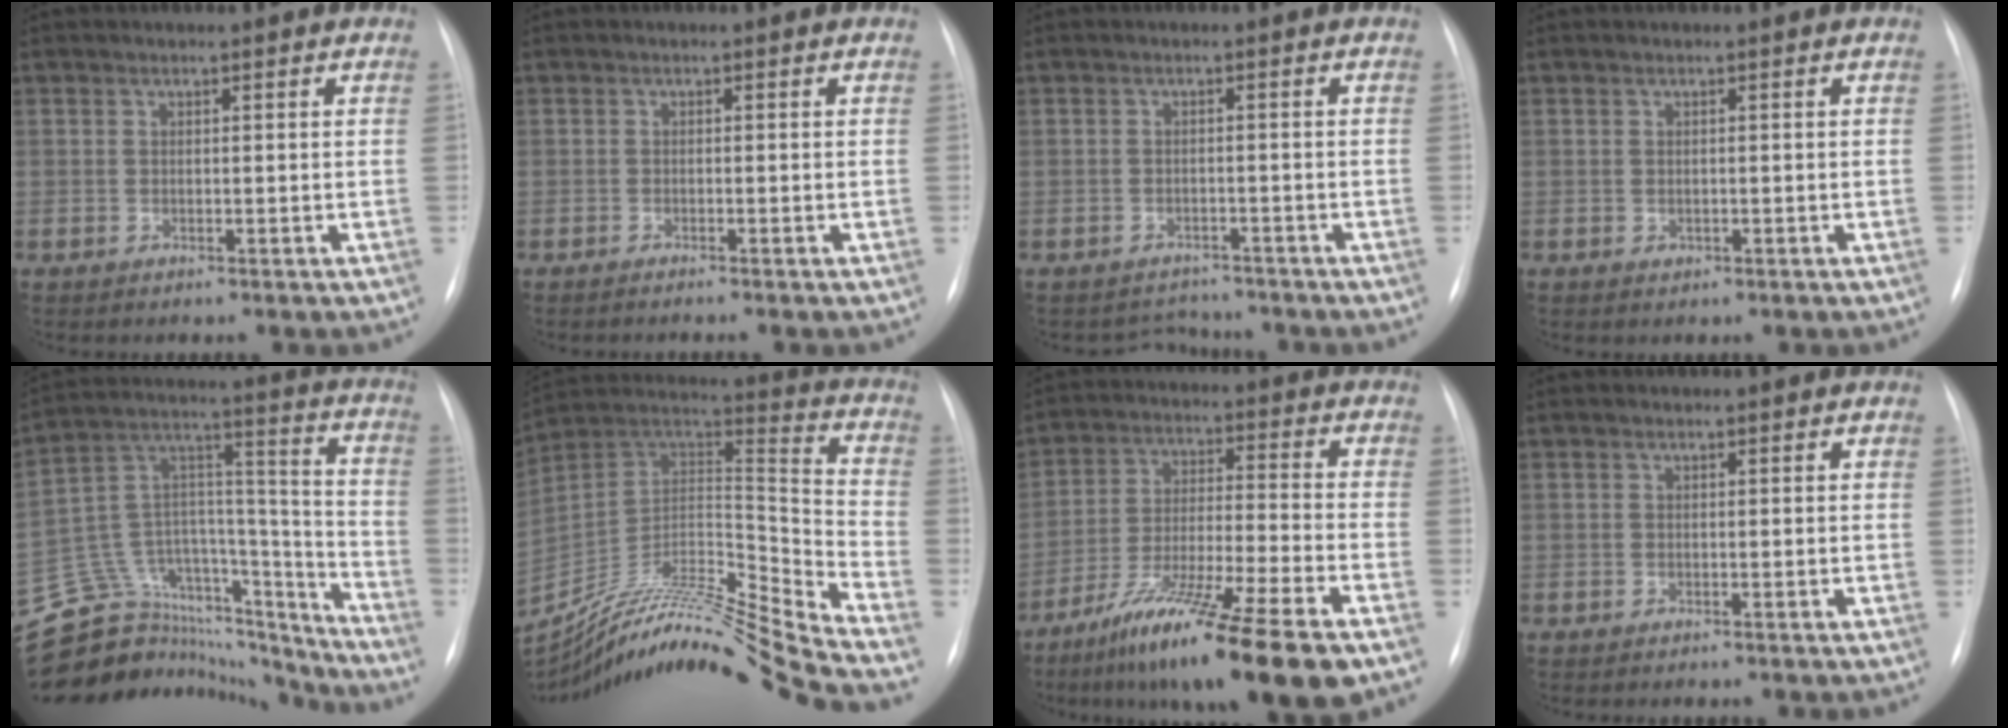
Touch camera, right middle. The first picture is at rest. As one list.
[{"total": 1.3, "force": [-1.1, -0.2, 0.6], "torque": [-0.008, 0.002, -0.014]}, {"total": 3.3, "force": [-3.0, 1.2, -0.8], "torque": [0.007, 0.011, -0.041]}, {"total": 0.7, "force": [-0.2, 0.6, 0.3], "torque": [-0.003, 0.001, -0.001]}, {"total": 25.9, "force": [-24.0, 7.8, 6.1], "torque": [-0.122, 0.055, -0.372]}, {"total": 25.0, "force": [-22.8, -2.3, 9.8], "torque": [-0.181, 0.001, -0.383]}, {"total": 18.6, "force": [-12.3, 0.8, 13.9], "torque": [-0.214, -0.038, -0.210]}, {"total": 0.0}]